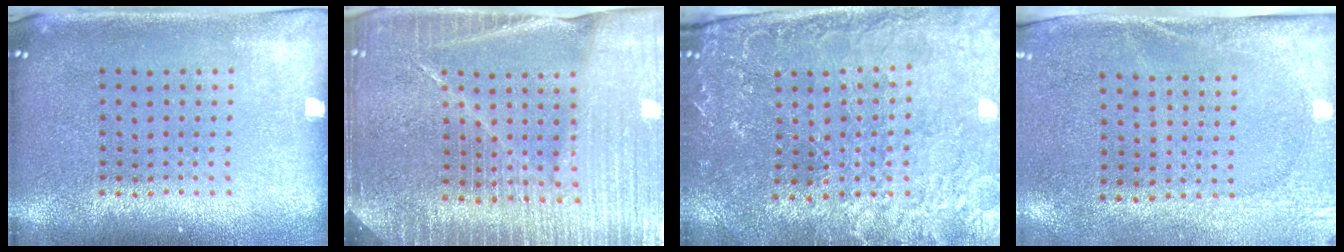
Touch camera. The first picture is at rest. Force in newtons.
{"total": 4.8, "press": 4.4, "slide": 1.9}
{"total": 1.5, "press": 1.4, "slide": 0.5}
{"total": 2.7, "press": 2.1, "slide": 1.6}